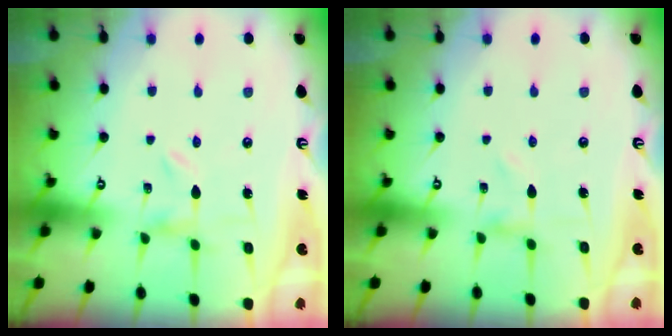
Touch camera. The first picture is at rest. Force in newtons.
{"total": 0.5, "press": 0.5, "slide": 0.2}